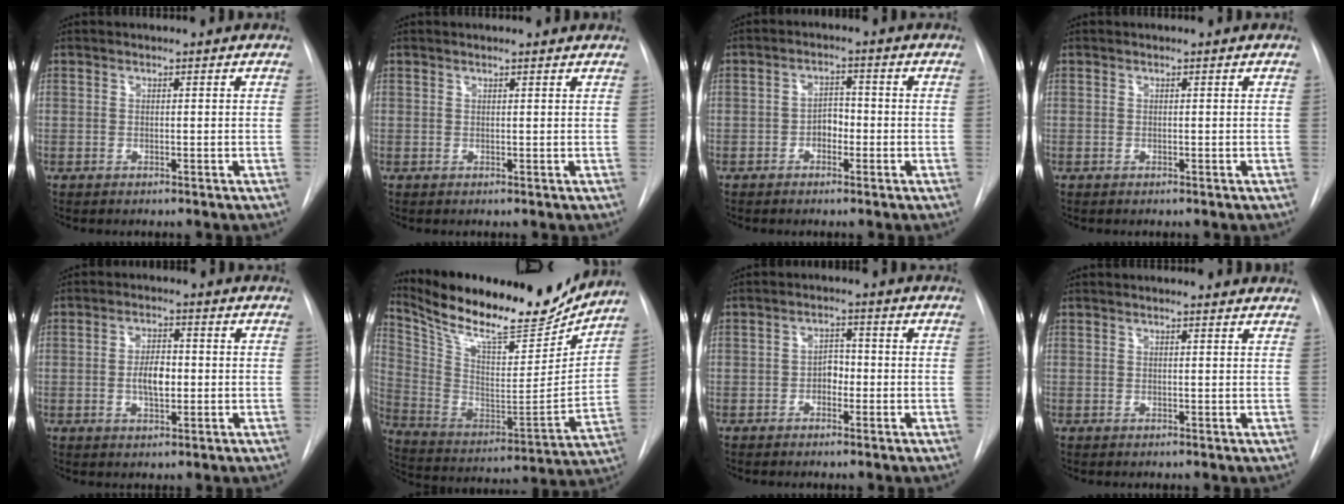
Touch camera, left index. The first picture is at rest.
{"total": 1.2, "force": [1.0, 0.1, 0.5], "torque": [-0.013, 0.006, 0.008]}
{"total": 3.2, "force": [-1.9, 1.9, 1.8], "torque": [-0.024, 0.005, -0.034]}
{"total": 0.0}
{"total": 4.6, "force": [-1.2, 2.0, 4.0], "torque": [-0.072, -0.003, -0.017]}
{"total": 22.4, "force": [19.5, 4.6, 10.1], "torque": [-0.189, -0.029, 0.311]}
{"total": 2.9, "force": [-1.7, 1.7, 1.6], "torque": [-0.019, 0.003, -0.029]}
{"total": 3.4, "force": [3.2, 0.5, 1.1], "torque": [-0.016, 0.002, 0.021]}